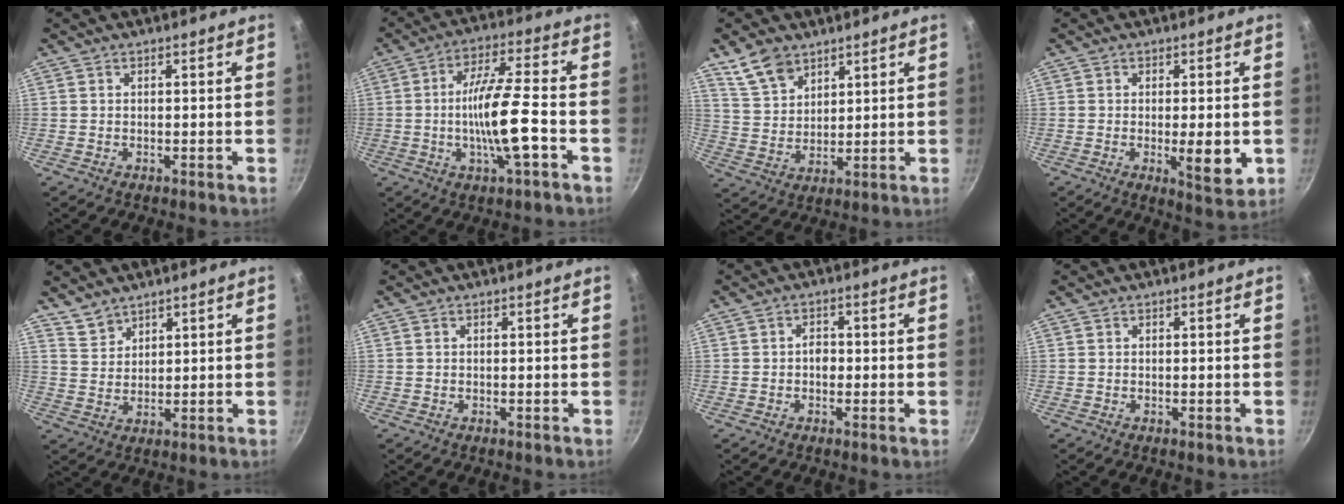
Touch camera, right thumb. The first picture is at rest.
{"total": 12.2, "force": [-3.0, 2.2, 11.6], "torque": [-0.208, 0.021, -0.059]}
{"total": 8.1, "force": [5.6, 4.7, 3.4], "torque": [-0.045, -0.018, 0.118]}
{"total": 6.8, "force": [-1.1, 2.1, 6.4], "torque": [-0.086, -0.011, -0.011]}
{"total": 4.2, "force": [3.7, 2.0, 0.6], "torque": [-0.005, -0.010, 0.078]}
{"total": 0.0}
{"total": 2.4, "force": [-0.3, 1.8, 1.6], "torque": [-0.014, 0.005, -0.008]}
{"total": 0.0}